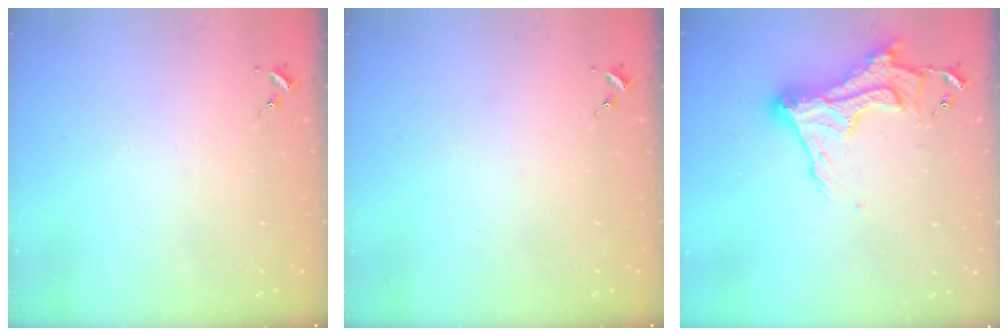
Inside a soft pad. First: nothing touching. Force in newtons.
{"total": 0.0}
{"total": 15.9, "press": 15.8, "slide": 1.3}